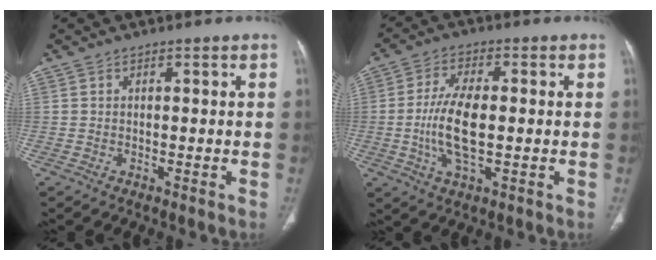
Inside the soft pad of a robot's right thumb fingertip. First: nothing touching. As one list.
[{"total": 10.1, "force": [-0.7, 4.2, 9.1], "torque": [-0.190, 0.001, -0.012]}]